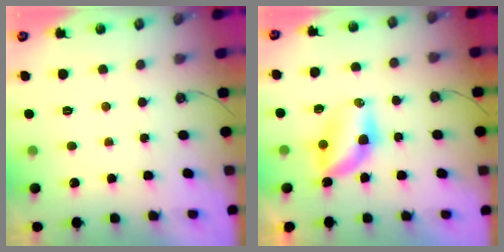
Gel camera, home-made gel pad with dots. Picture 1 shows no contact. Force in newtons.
{"total": 8.2, "press": 7.4, "slide": 3.6}